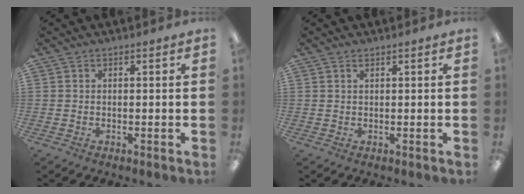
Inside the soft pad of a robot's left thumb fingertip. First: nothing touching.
{"total": 0.6, "force": [0.4, 0.2, 0.3], "torque": [-0.006, 0.002, 0.008]}